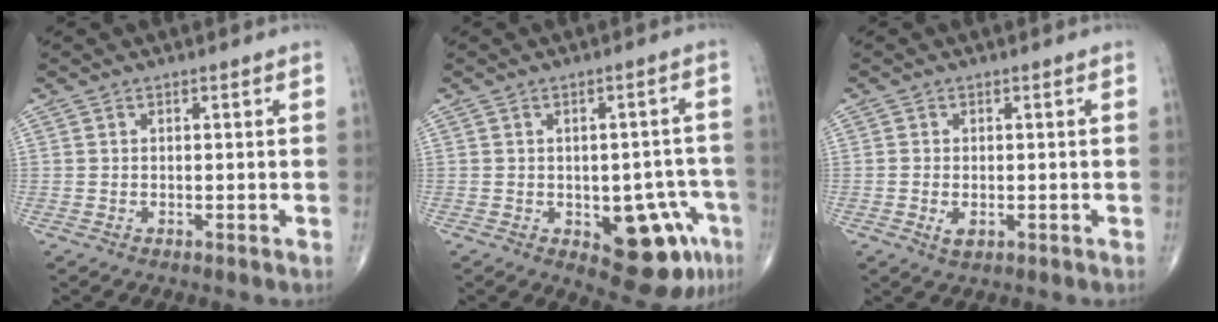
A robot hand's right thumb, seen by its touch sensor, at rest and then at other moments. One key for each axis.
{"total": 12.4, "fx": -4.9, "fy": 6.0, "fz": 9.7, "tx": -0.073, "ty": 0.022, "tz": -0.051}
{"total": 2.3, "fx": -0.6, "fy": 1.3, "fz": 1.8, "tx": -0.032, "ty": -0.003, "tz": -0.011}